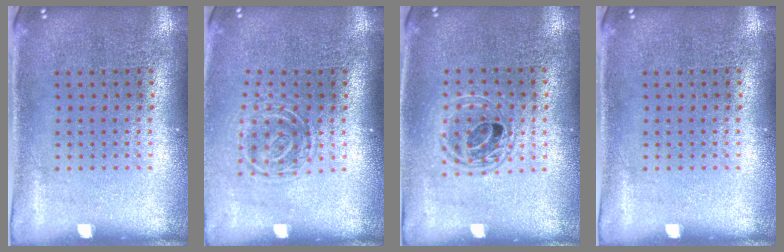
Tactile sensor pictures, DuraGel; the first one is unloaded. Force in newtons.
{"total": 1.7, "press": 1.2, "slide": 1.1}
{"total": 1.4, "press": 1.3, "slide": 0.7}
{"total": 0.0}